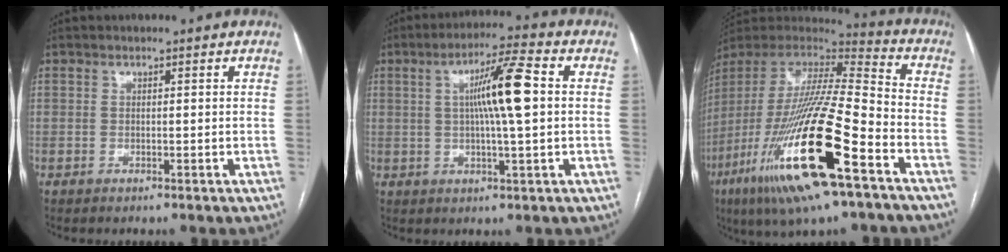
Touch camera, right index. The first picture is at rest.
{"total": 9.7, "force": [1.2, 0.4, 9.6], "torque": [-0.168, 0.012, 0.017]}
{"total": 26.4, "force": [-11.7, 3.5, 23.4], "torque": [-0.476, -0.057, -0.213]}